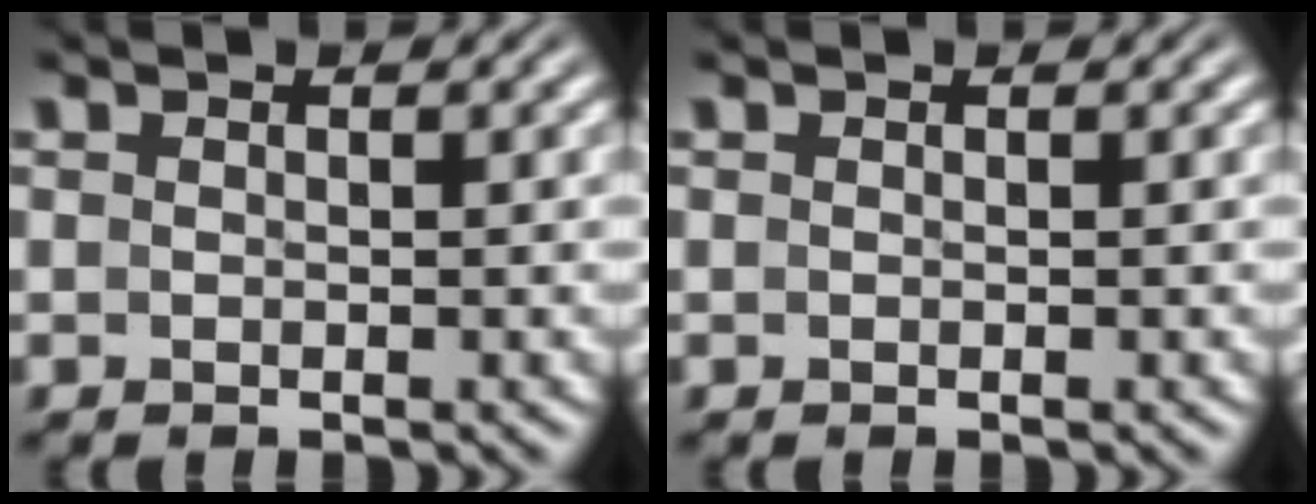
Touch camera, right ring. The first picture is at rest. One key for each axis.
{"total": 0.0}